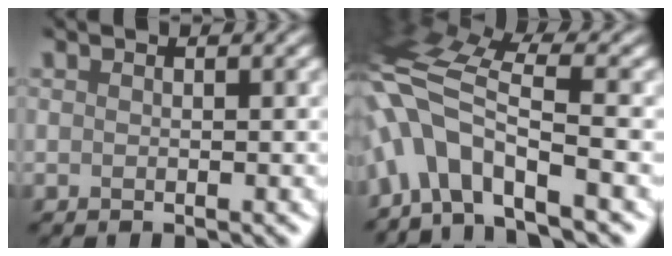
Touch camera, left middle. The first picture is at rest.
{"total": 8.1, "force": [-4.7, 2.4, 6.2], "torque": [-0.132, 0.020, -0.082]}